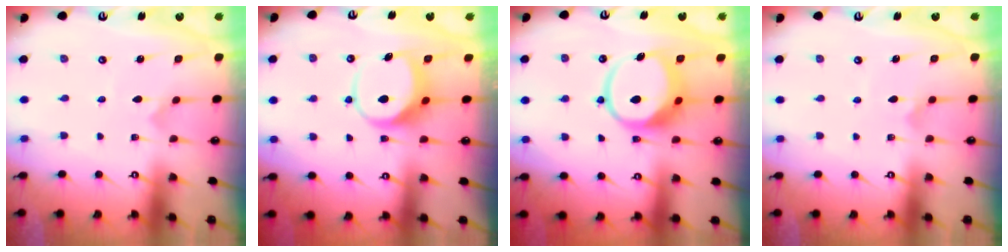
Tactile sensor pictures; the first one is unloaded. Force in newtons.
{"total": 7.2, "press": 7.1, "slide": 1.1}
{"total": 11.6, "press": 11.5, "slide": 1.3}
{"total": 2.6, "press": 2.6, "slide": 0.3}